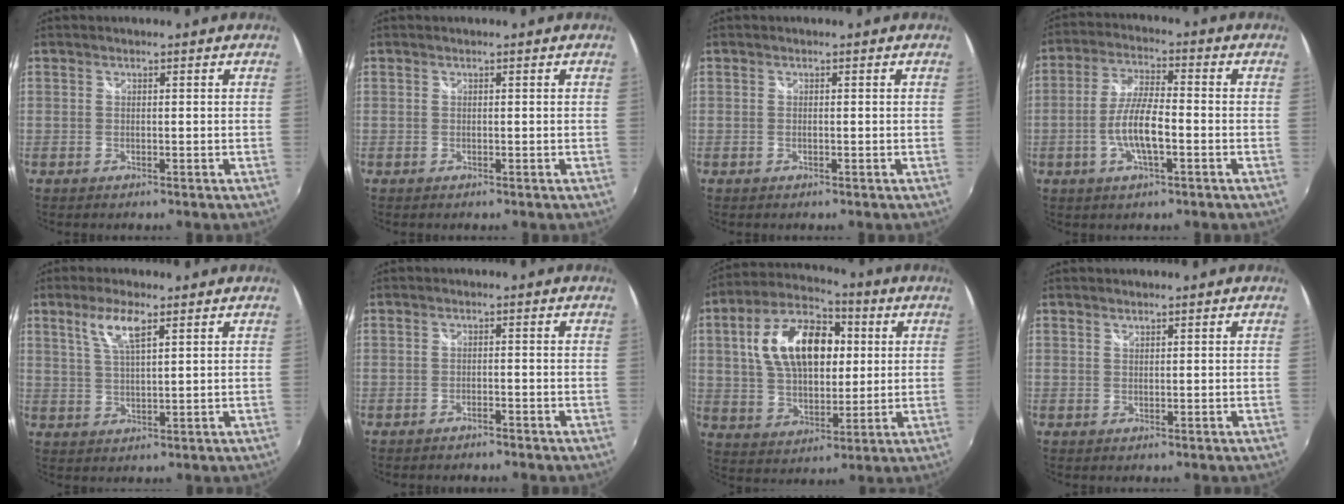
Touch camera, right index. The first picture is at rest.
{"total": 0.0}
{"total": 0.0}
{"total": 8.5, "force": [-2.5, 2.1, 7.8], "torque": [-0.159, 0.004, -0.048]}
{"total": 5.6, "force": [3.0, 1.3, 4.6], "torque": [-0.091, 0.004, 0.060]}
{"total": 1.7, "force": [-1.6, 0.5, 0.5], "torque": [-0.016, -0.002, -0.028]}
{"total": 17.5, "force": [3.9, 10.2, 13.7], "torque": [-0.258, 0.032, 0.068]}
{"total": 0.6, "force": [0.5, 0.2, 0.1], "torque": [-0.001, 0.001, 0.010]}